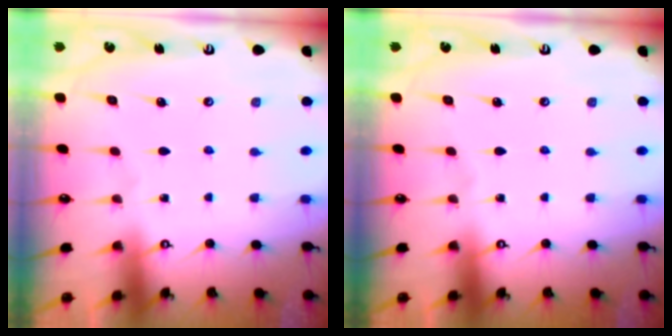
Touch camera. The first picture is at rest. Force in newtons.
{"total": 0.0}